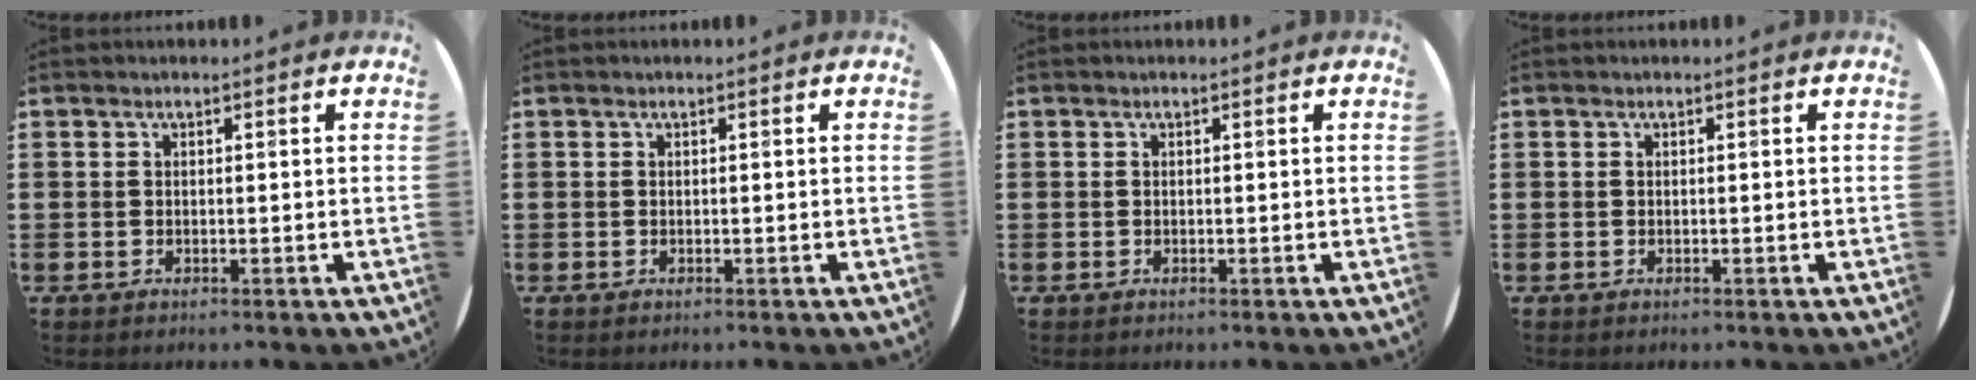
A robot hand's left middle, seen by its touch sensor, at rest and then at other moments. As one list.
[{"total": 0.0}, {"total": 0.0}, {"total": 0.0}]